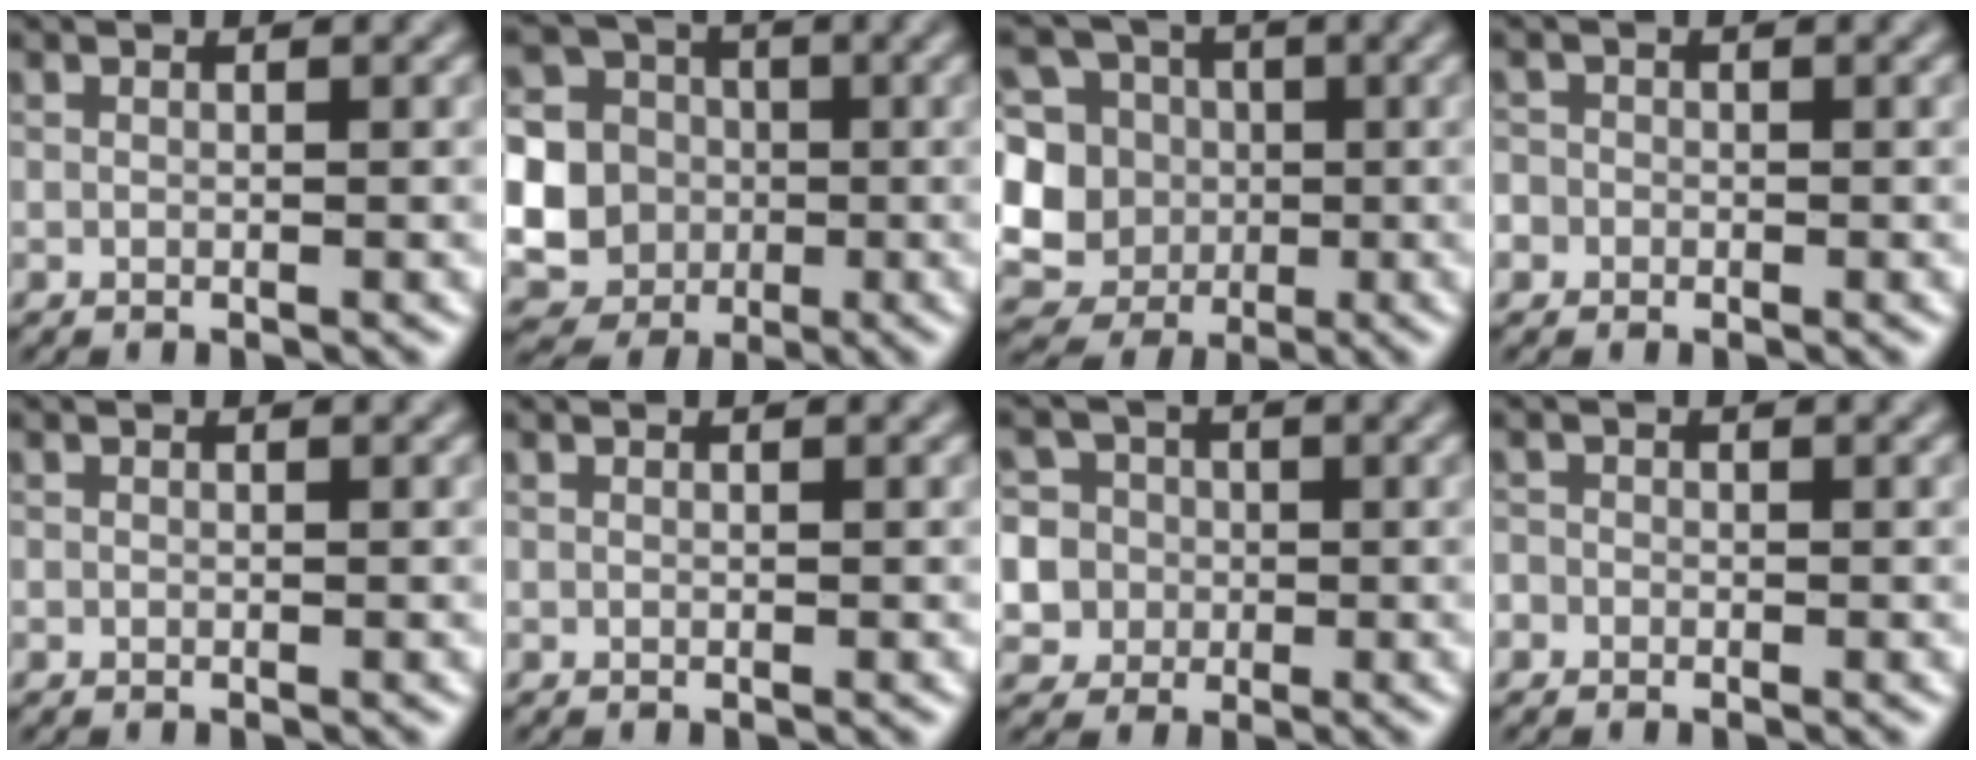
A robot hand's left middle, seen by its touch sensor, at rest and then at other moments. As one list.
[{"total": 13.7, "force": [-1.6, 13.0, 3.9], "torque": [-0.135, 0.004, -0.051]}, {"total": 10.9, "force": [0.4, 10.3, 3.4], "torque": [-0.103, 0.036, -0.016]}, {"total": 2.0, "force": [-0.7, 1.8, 0.4], "torque": [0.004, 0.008, -0.022]}, {"total": 0.0}, {"total": 0.0}, {"total": 9.1, "force": [0.3, 8.7, 2.6], "torque": [-0.067, 0.022, -0.010]}, {"total": 0.9, "force": [-0.5, 0.7, 0.0], "torque": [0.006, -0.002, -0.010]}]